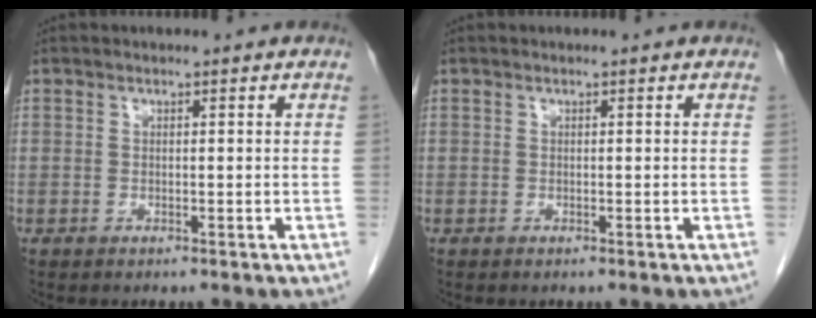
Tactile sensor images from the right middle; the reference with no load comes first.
{"total": 0.0}